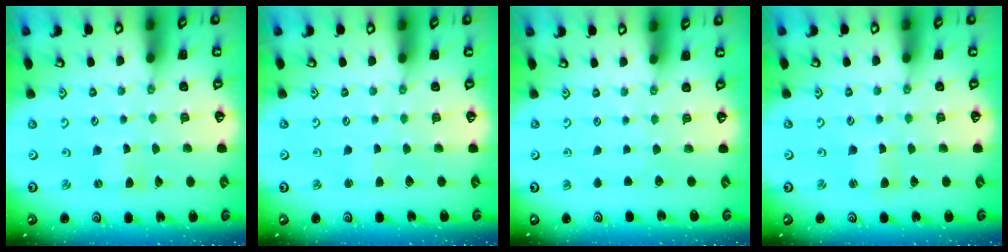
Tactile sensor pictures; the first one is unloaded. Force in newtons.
{"total": 1.1, "press": 1.1, "slide": 0.1}
{"total": 0.0}
{"total": 1.4, "press": 1.4, "slide": 0.3}